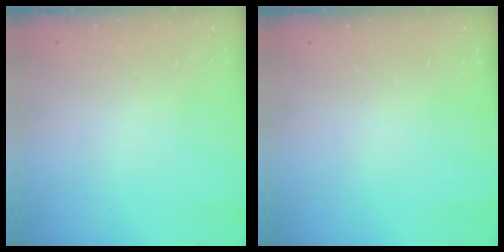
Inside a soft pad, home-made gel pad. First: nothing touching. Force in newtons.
{"total": 0.0}